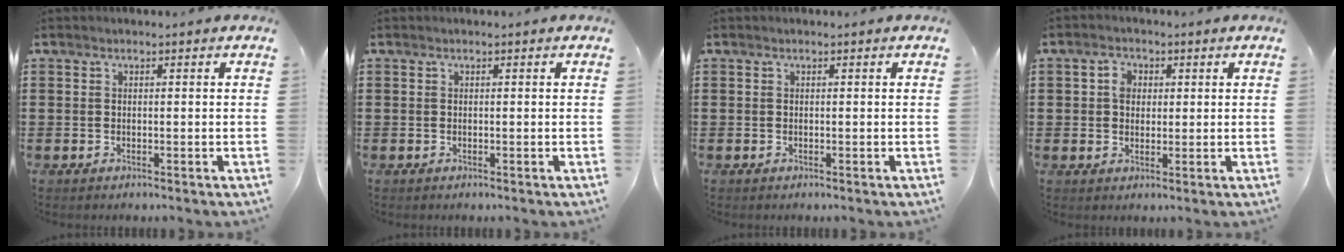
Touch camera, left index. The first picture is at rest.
{"total": 0.0}
{"total": 0.0}
{"total": 2.8, "force": [0.7, 2.3, 1.6], "torque": [-0.030, 0.009, 0.008]}